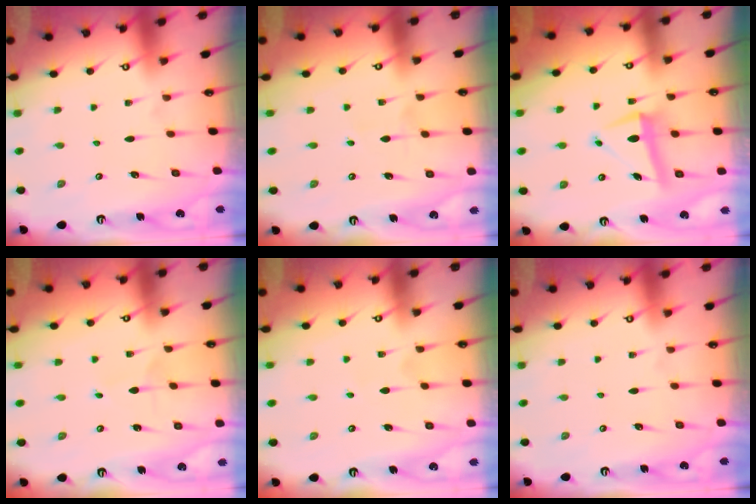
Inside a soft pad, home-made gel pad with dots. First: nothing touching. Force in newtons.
{"total": 2.7, "press": 2.5, "slide": 1.1}
{"total": 7.8, "press": 7.7, "slide": 1.4}
{"total": 1.3, "press": 1.3, "slide": 0.1}
{"total": 2.7, "press": 2.7, "slide": 0.3}
{"total": 0.0}